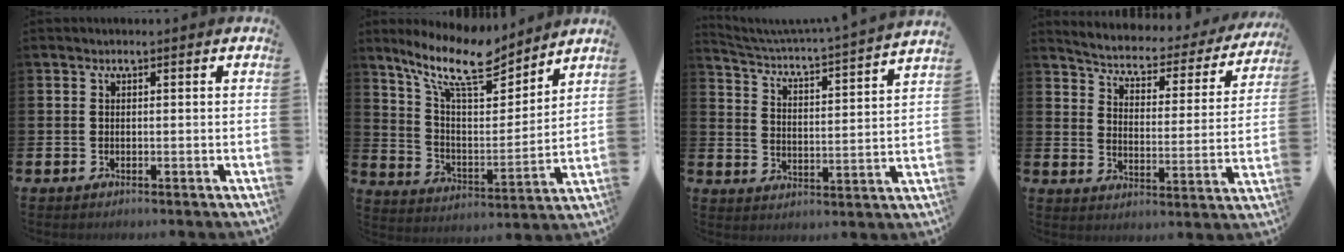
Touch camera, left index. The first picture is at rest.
{"total": 12.0, "force": [9.9, 3.3, 5.8], "torque": [-0.141, -0.055, 0.175]}
{"total": 4.1, "force": [3.9, -0.4, 0.9], "torque": [-0.040, -0.047, 0.059]}
{"total": 3.8, "force": [3.5, 1.3, 0.9], "torque": [-0.043, -0.034, 0.050]}